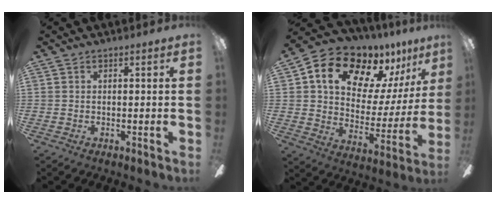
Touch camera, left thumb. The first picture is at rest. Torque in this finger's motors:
{"motor_torque": [0.53, 0.69, 1.52, -1.25, 0.35]}